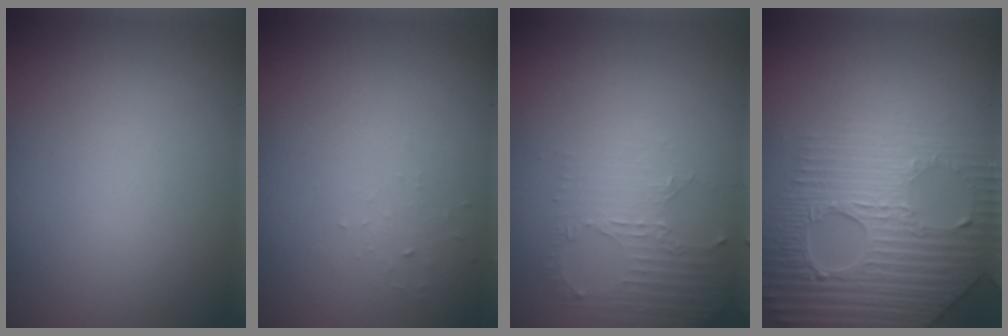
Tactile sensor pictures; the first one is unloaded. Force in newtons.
{"total": 0.6, "press": 0.3, "slide": 0.6}
{"total": 2.5, "press": 1.7, "slide": 1.8}
{"total": 8.4, "press": 5.8, "slide": 6.1}